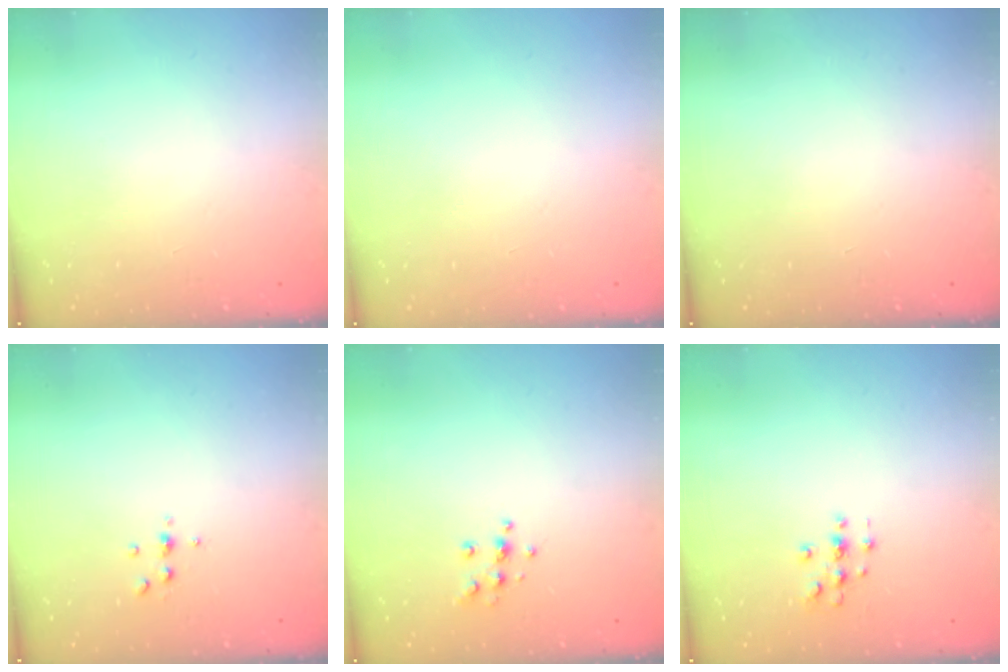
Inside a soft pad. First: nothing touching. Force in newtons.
{"total": 0.0}
{"total": 0.0}
{"total": 3.8, "press": 3.7, "slide": 0.5}
{"total": 6.4, "press": 6.3, "slide": 1.2}
{"total": 3.0, "press": 3.0, "slide": 0.3}